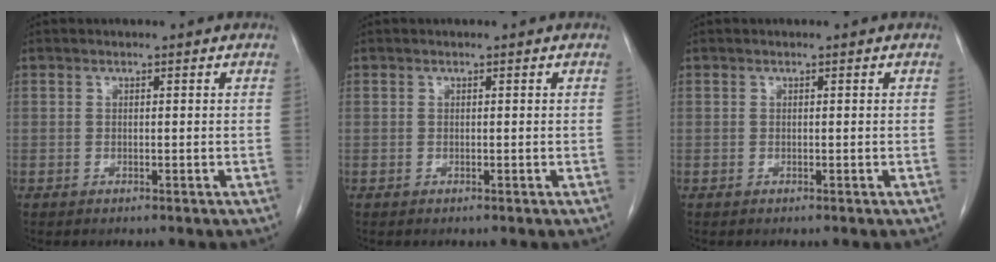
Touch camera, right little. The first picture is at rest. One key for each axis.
{"total": 0.0}
{"total": 0.0}